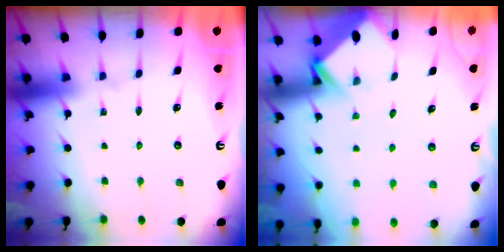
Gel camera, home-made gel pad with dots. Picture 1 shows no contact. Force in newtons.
{"total": 3.8, "press": 3.8, "slide": 0.2}